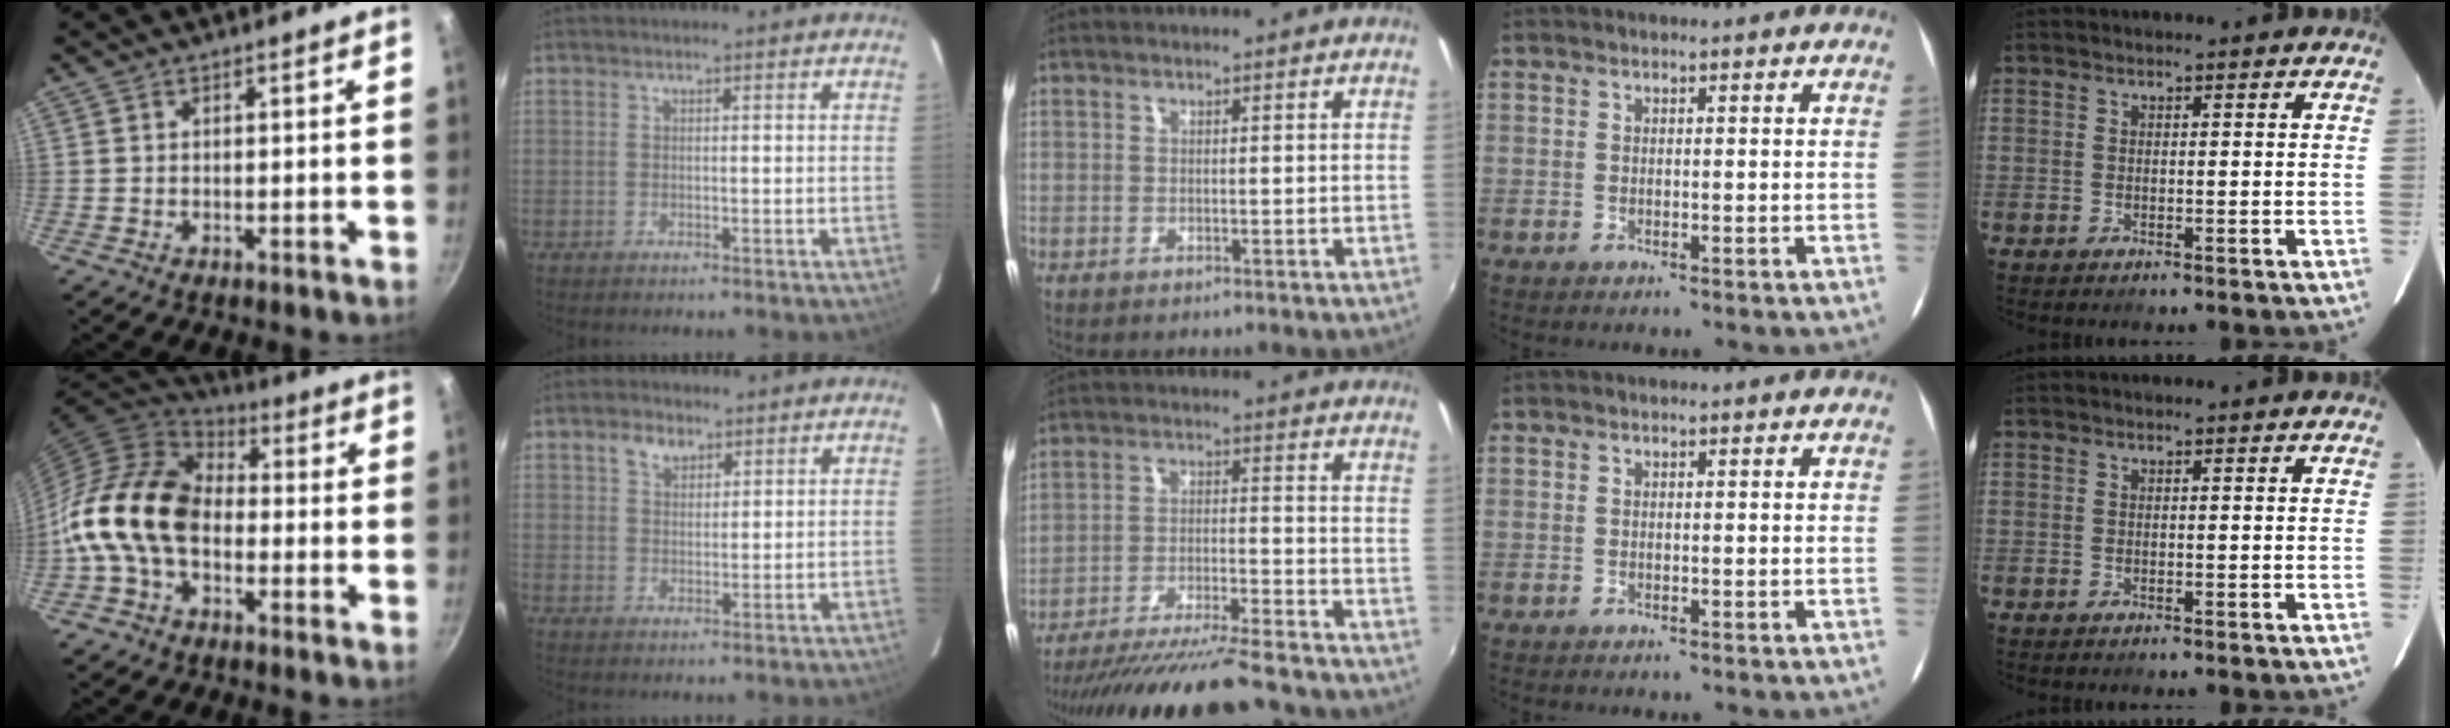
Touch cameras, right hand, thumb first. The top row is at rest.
{"thumb": {"total": 16.0, "force": [-2.6, 11.0, 11.3], "torque": [-0.179, 0.039, -0.072]}, "index": {"total": 3.5, "force": [2.1, 2.3, 1.6], "torque": [-0.025, 0.010, 0.038]}, "middle": {"total": 21.2, "force": [-19.2, 1.9, 8.8], "torque": [-0.169, -0.040, -0.287]}}